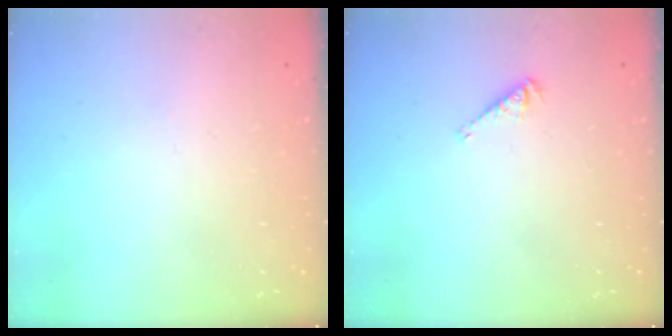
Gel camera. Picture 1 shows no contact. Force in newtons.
{"total": 3.9, "press": 3.9, "slide": 0.1}